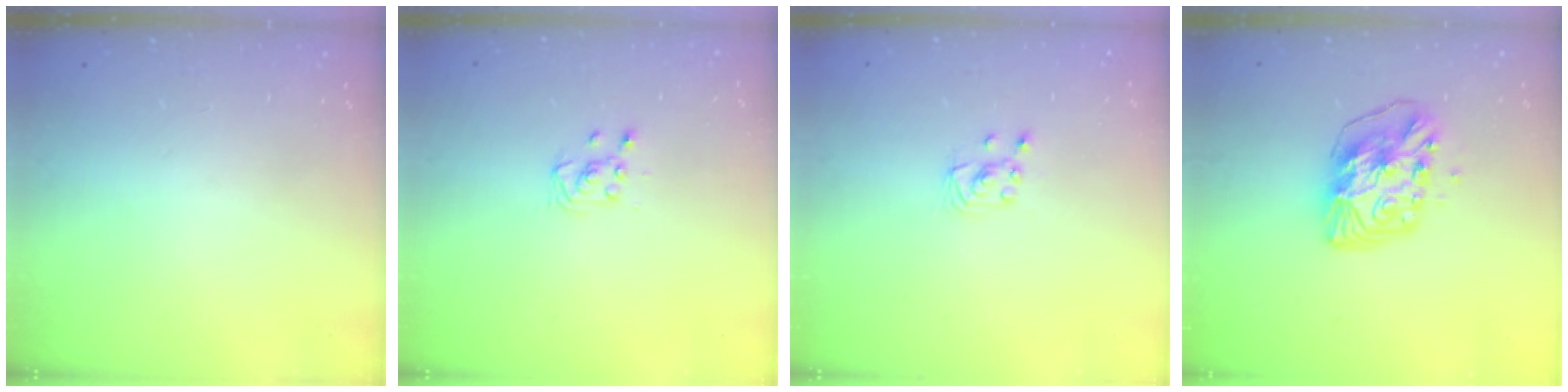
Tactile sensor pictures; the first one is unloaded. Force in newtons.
{"total": 3.4, "press": 3.4, "slide": 0.4}
{"total": 2.7, "press": 2.7, "slide": 0.2}
{"total": 10.1, "press": 10.0, "slide": 1.2}